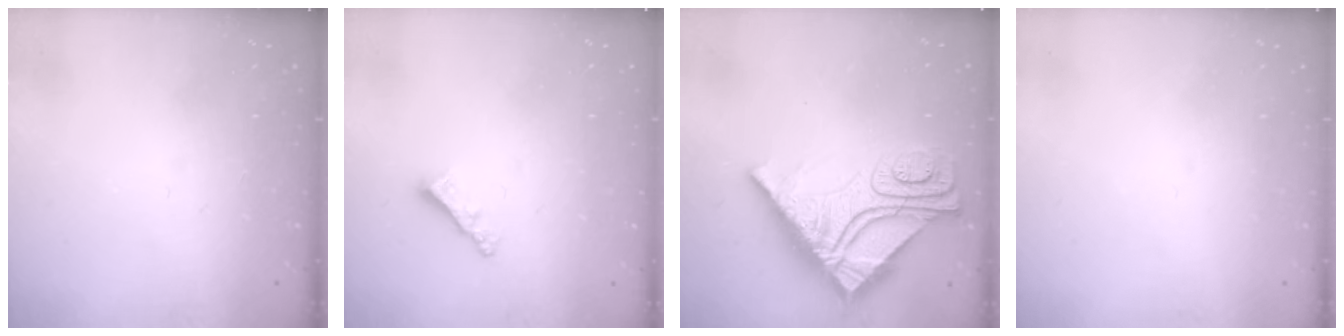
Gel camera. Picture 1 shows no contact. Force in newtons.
{"total": 2.9, "press": 2.9, "slide": 0.3}
{"total": 15.8, "press": 15.7, "slide": 1.6}
{"total": 1.6, "press": 1.6, "slide": 0.2}